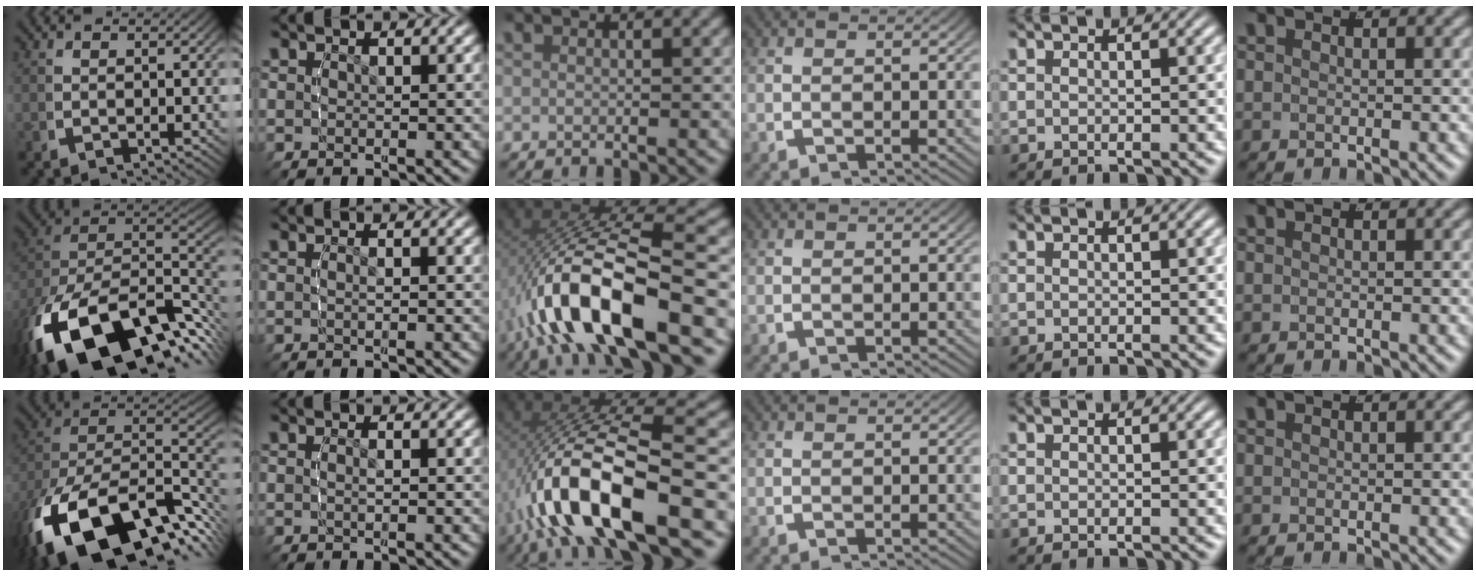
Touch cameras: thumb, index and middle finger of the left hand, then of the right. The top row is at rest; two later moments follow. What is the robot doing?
{"motion": "lift_and_place", "object": "tape"}